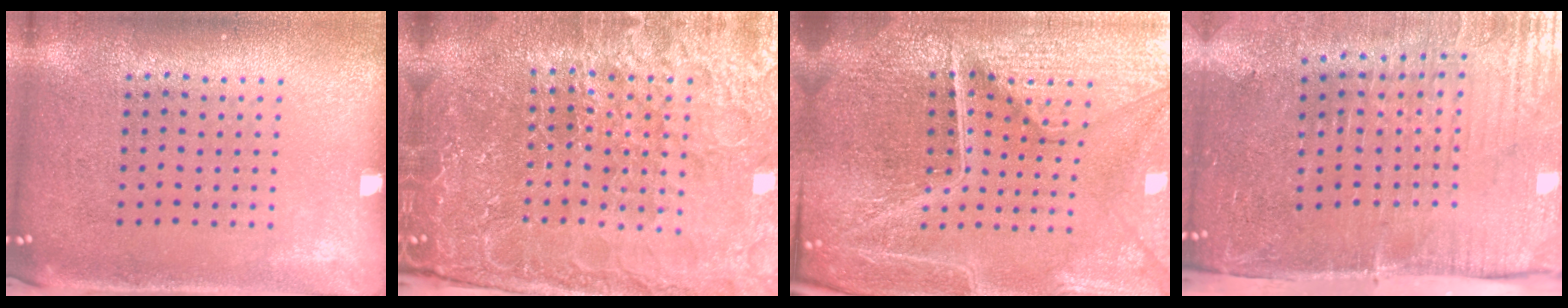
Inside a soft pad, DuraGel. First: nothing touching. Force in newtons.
{"total": 5.7, "press": 5.2, "slide": 2.4}
{"total": 6.9, "press": 6.1, "slide": 3.3}
{"total": 5.3, "press": 4.4, "slide": 2.9}